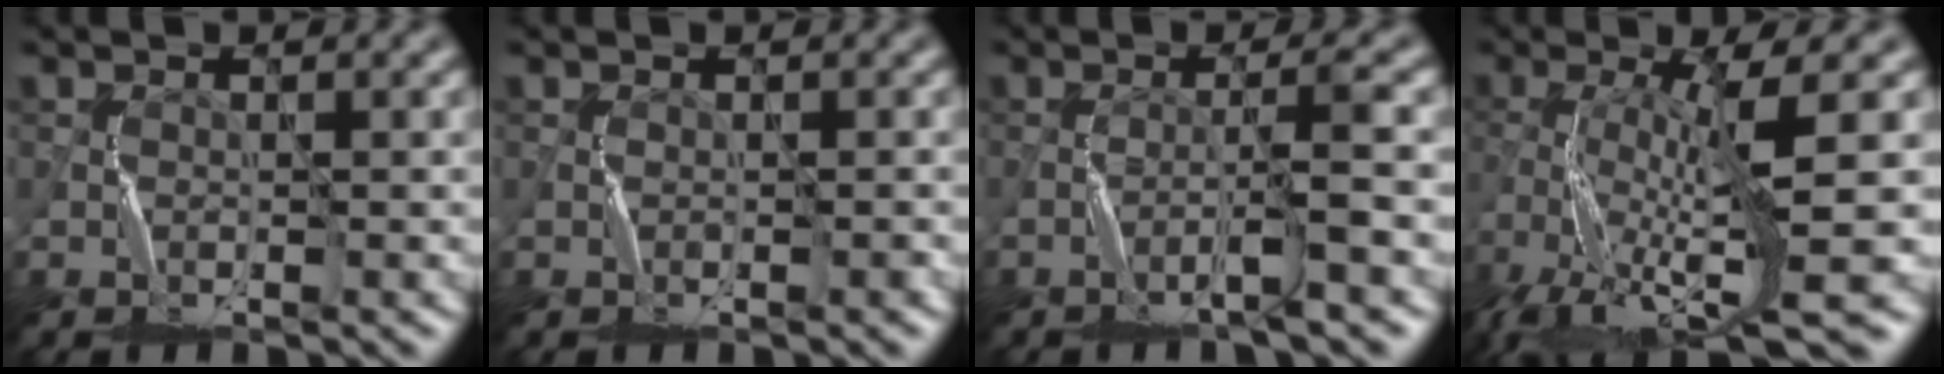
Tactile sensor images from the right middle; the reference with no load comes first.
{"total": 0.0}
{"total": 2.7, "force": [-1.2, -0.5, 2.4], "torque": [-0.038, 0.012, -0.034]}
{"total": 10.0, "force": [-3.2, 1.9, 9.2], "torque": [-0.174, -0.008, -0.054]}